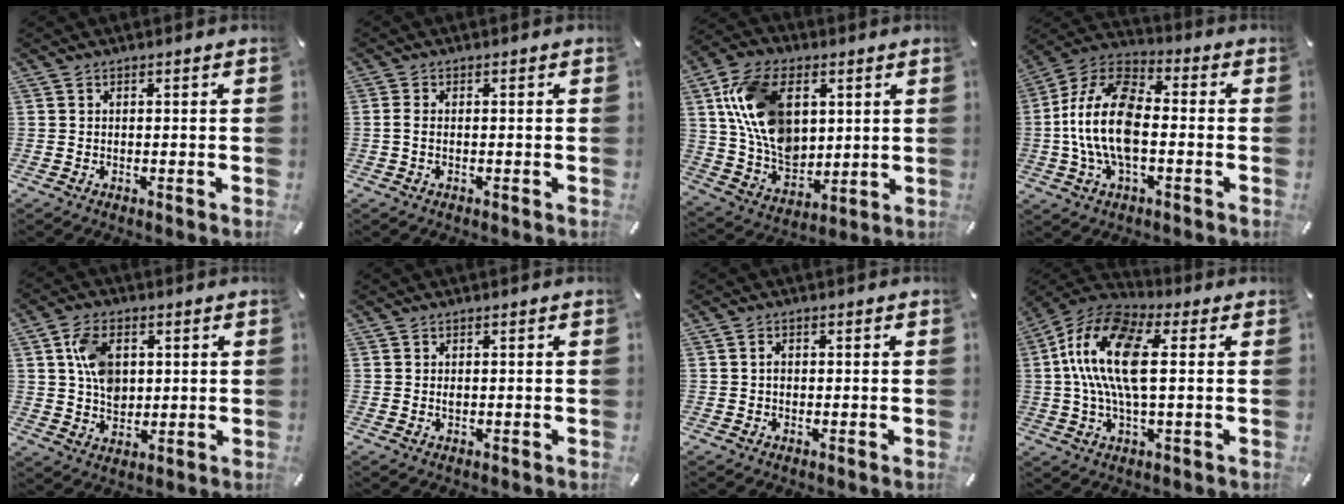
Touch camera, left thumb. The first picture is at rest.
{"total": 1.5, "force": [-0.2, 0.7, 1.3], "torque": [-0.025, 0.001, -0.003]}
{"total": 16.8, "force": [4.8, 12.0, 10.8], "torque": [-0.232, 0.001, 0.090]}
{"total": 16.1, "force": [-2.2, 8.8, 13.4], "torque": [-0.294, 0.002, -0.045]}
{"total": 9.2, "force": [2.1, 6.8, 5.7], "torque": [-0.101, 0.008, 0.040]}
{"total": 0.6, "force": [0.2, 0.4, 0.5], "torque": [-0.010, 0.001, 0.002]}
{"total": 1.3, "force": [0.1, 1.0, 0.8], "torque": [-0.016, 0.007, -0.001]}
{"total": 16.8, "force": [2.4, 7.8, 14.6], "torque": [-0.312, -0.001, 0.041]}